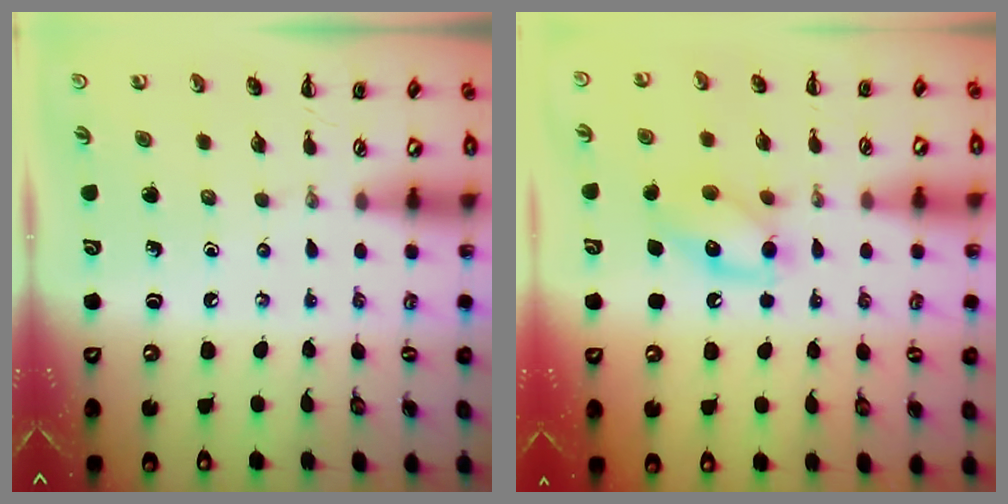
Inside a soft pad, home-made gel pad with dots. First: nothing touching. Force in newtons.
{"total": 12.0, "press": 11.9, "slide": 1.2}